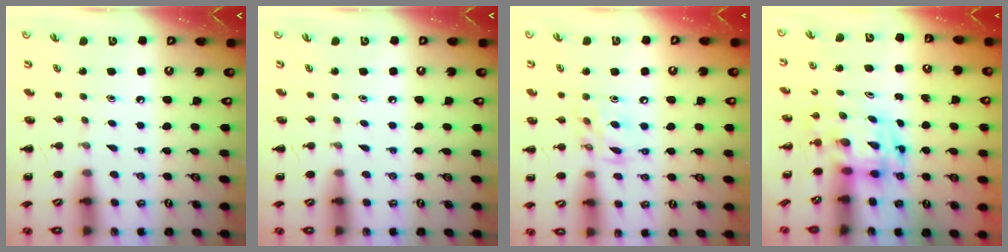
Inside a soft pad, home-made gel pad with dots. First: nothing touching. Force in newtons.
{"total": 0.0}
{"total": 11.1, "press": 10.9, "slide": 1.7}
{"total": 3.5, "press": 3.4, "slide": 0.7}